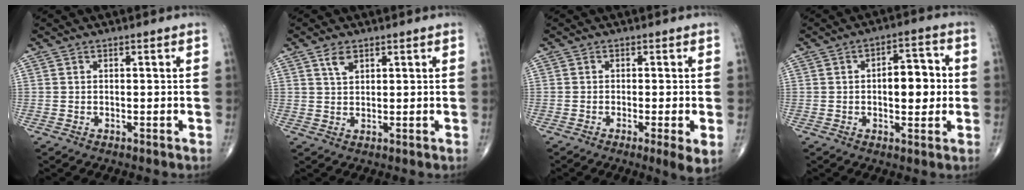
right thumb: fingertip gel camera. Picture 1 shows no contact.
{"total": 2.9, "force": [1.7, 1.5, 1.8], "torque": [-0.026, -0.005, 0.035]}
{"total": 4.1, "force": [-1.1, 0.4, 3.9], "torque": [-0.072, -0.014, -0.021]}
{"total": 8.6, "force": [0.1, 4.3, 7.4], "torque": [-0.083, 0.013, -0.002]}